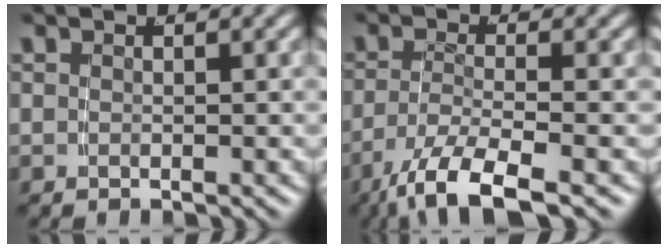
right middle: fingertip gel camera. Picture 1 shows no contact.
{"total": 7.1, "force": [-4.7, 1.8, 5.0], "torque": [-0.089, -0.030, -0.055]}